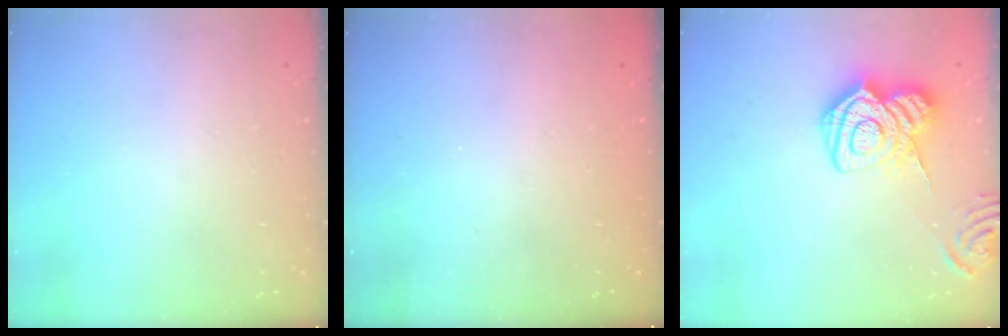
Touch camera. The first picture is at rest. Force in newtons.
{"total": 2.2, "press": 2.1, "slide": 0.7}
{"total": 16.9, "press": 16.8, "slide": 1.1}